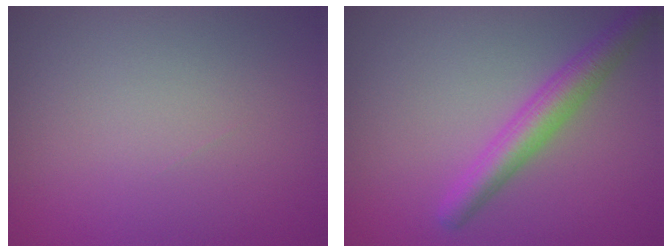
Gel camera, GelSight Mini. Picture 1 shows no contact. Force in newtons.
{"total": 3.8, "press": 3.8, "slide": 0.1}